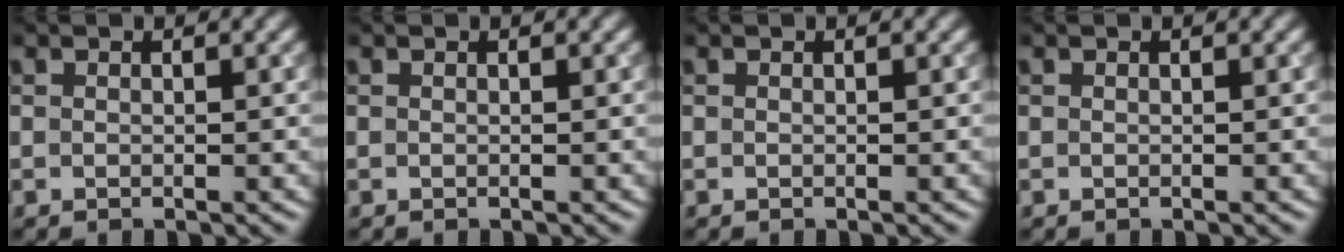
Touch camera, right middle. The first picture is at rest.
{"total": 0.0}
{"total": 0.0}
{"total": 0.0}